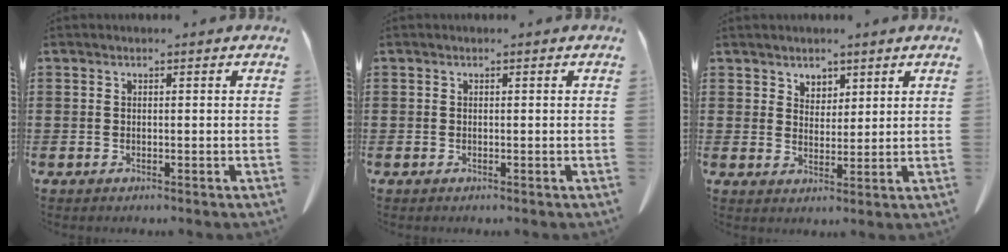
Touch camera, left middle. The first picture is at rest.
{"total": 0.0}
{"total": 3.2, "force": [2.6, 1.8, 0.2], "torque": [-0.013, 0.004, 0.050]}